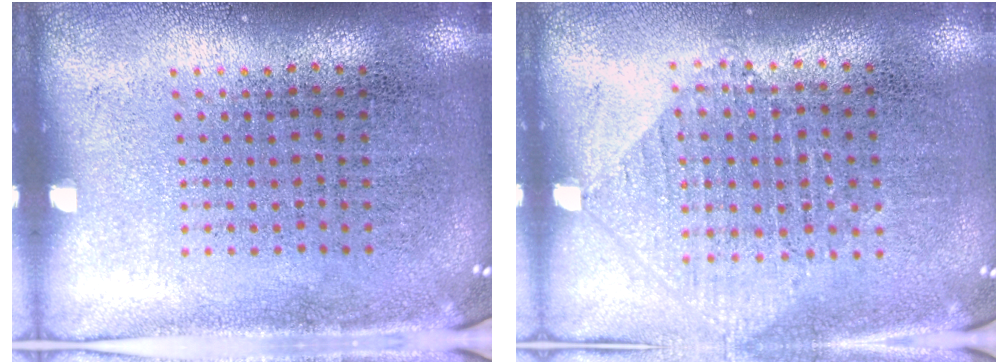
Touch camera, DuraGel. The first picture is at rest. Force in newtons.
{"total": 1.0, "press": 0.9, "slide": 0.2}